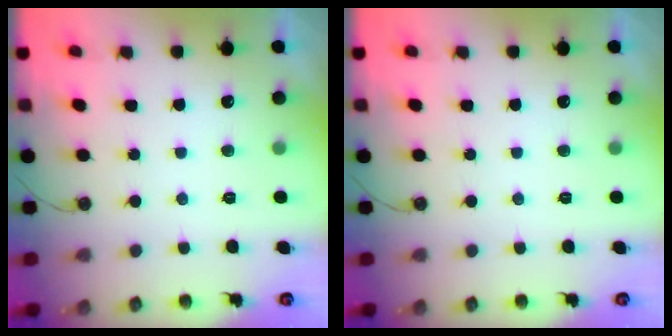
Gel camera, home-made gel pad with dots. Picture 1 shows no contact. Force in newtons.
{"total": 0.0}